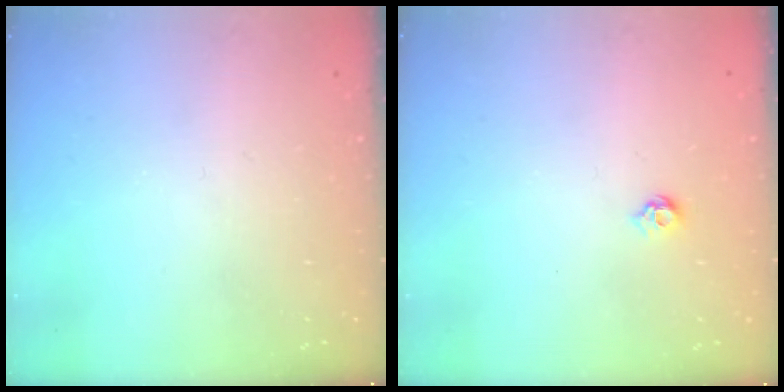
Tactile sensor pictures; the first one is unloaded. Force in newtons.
{"total": 4.4, "press": 4.3, "slide": 0.9}